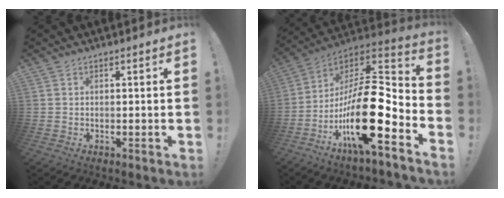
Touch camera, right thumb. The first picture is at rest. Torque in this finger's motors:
{"motor_torque": [3.08, 1.92, 1.86, -0.91, 0.38]}